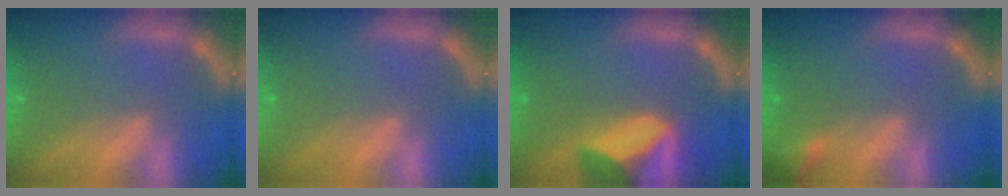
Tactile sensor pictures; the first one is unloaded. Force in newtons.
{"total": 0.0}
{"total": 8.0}
{"total": 1.9}